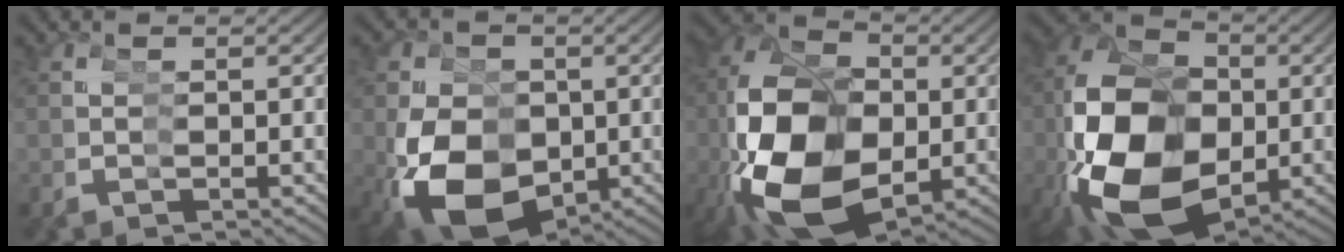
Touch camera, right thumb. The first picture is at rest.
{"total": 13.1, "force": [-2.7, 10.3, 7.6], "torque": [-0.166, -0.042, -0.018]}
{"total": 17.1, "force": [-2.2, 12.1, 11.9], "torque": [-0.252, -0.054, -0.003]}
{"total": 19.6, "force": [-2.4, 13.6, 13.8], "torque": [-0.271, -0.047, -0.009]}